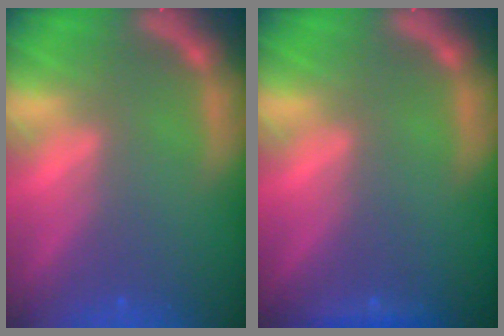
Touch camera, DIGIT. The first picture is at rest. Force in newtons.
{"total": 0.9}